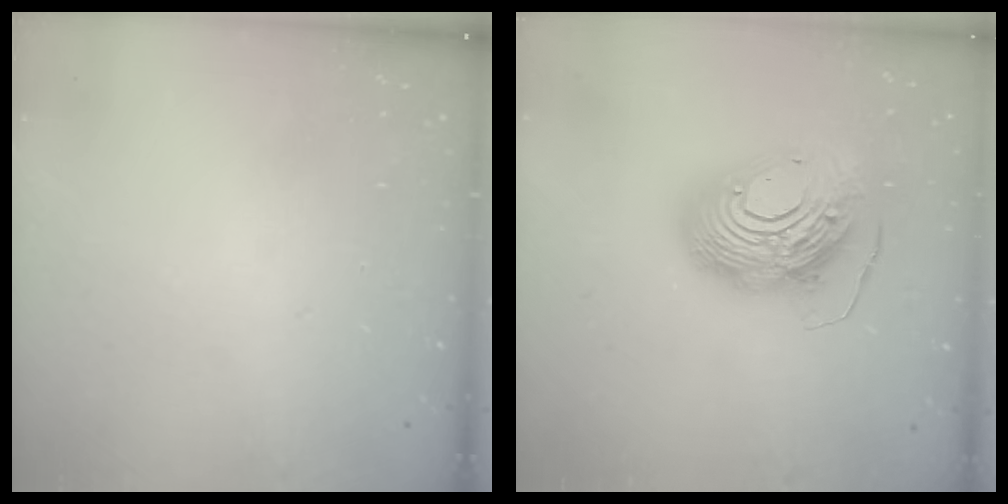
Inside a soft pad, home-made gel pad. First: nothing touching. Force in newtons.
{"total": 18.0, "press": 17.9, "slide": 1.9}